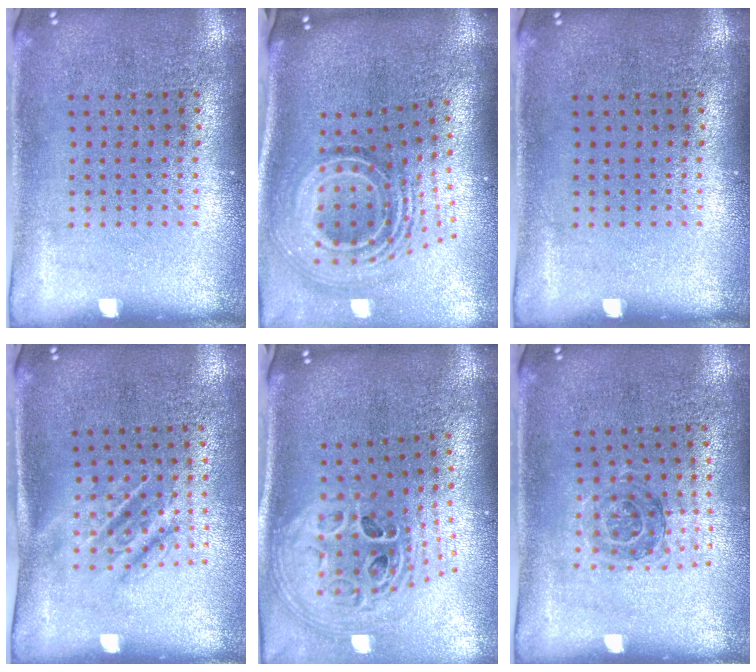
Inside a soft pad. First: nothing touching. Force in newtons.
{"total": 2.5, "press": 1.6, "slide": 1.9}
{"total": 0.0}
{"total": 1.6, "press": 1.3, "slide": 1.0}
{"total": 2.9, "press": 2.0, "slide": 2.0}
{"total": 1.0, "press": 1.0, "slide": 0.1}